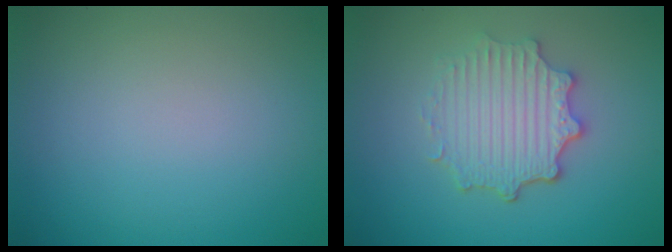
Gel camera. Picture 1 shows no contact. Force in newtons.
{"total": 4.6, "press": 3.6, "slide": 2.8}